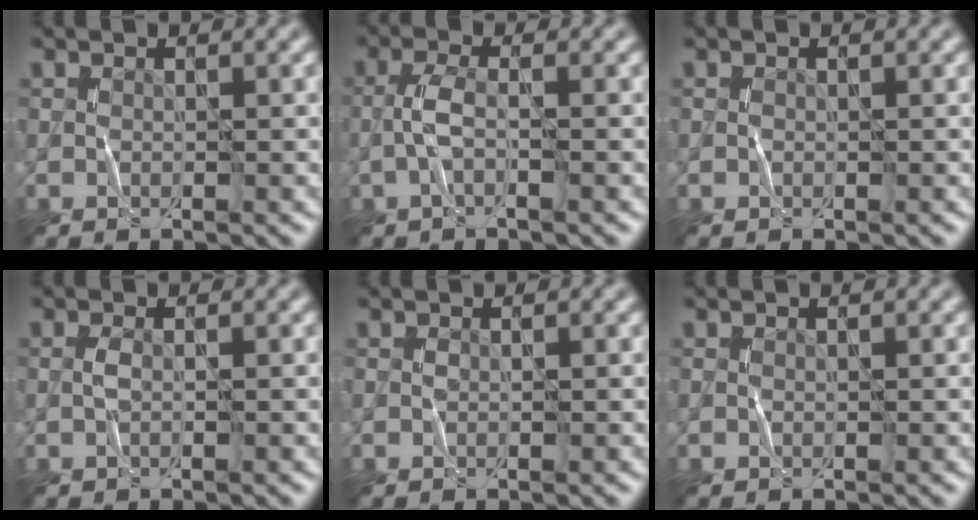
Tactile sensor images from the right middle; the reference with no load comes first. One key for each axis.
{"total": 2.2, "fx": -0.8, "fy": 0.5, "fz": 2.0, "tx": -0.044, "ty": 0.009, "tz": -0.021}
{"total": 0.0}
{"total": 0.9, "fx": -0.2, "fy": 0.2, "fz": 0.8, "tx": -0.020, "ty": 0.001, "tz": -0.006}
{"total": 0.0}
{"total": 0.0}